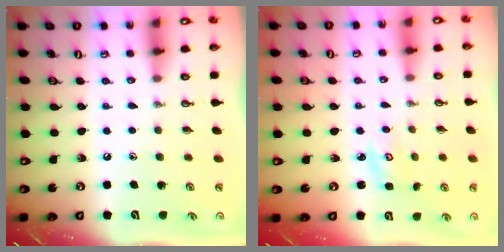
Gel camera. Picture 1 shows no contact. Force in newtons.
{"total": 2.9, "press": 2.8, "slide": 0.4}